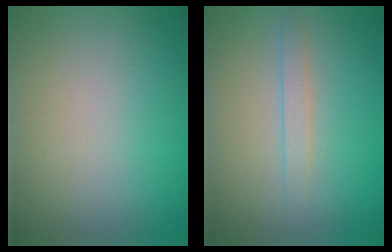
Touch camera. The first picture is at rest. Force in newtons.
{"total": 1.3, "press": 1.3, "slide": 0.0}